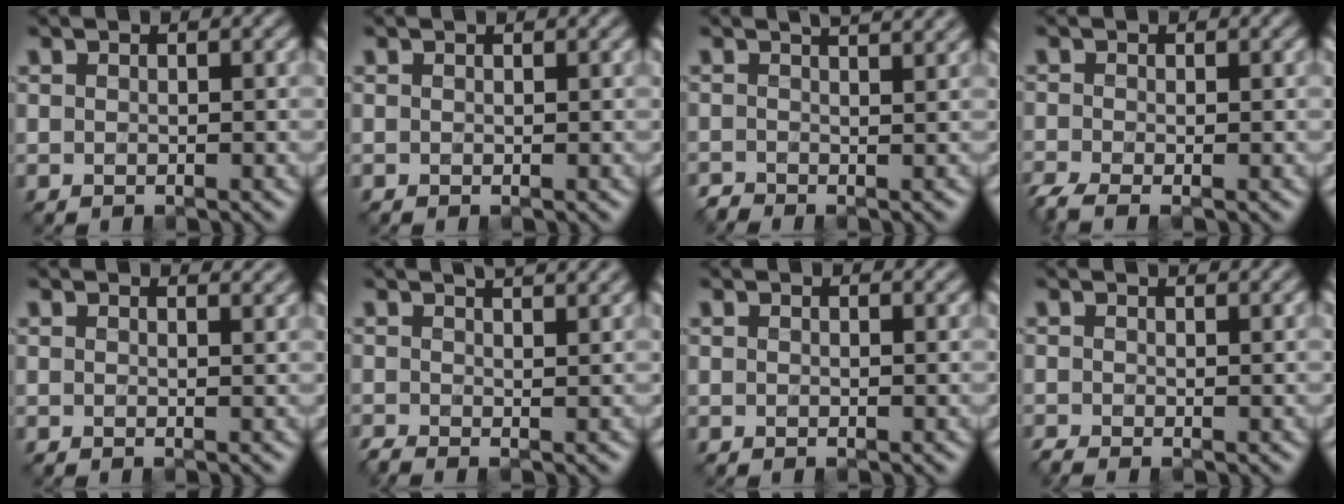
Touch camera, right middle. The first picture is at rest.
{"total": 0.5, "force": [0.3, 0.1, 0.4], "torque": [-0.003, 0.002, 0.002]}
{"total": 2.4, "force": [0.5, 0.9, 2.1], "torque": [-0.019, 0.004, -0.007]}
{"total": 2.9, "force": [-2.0, 0.8, 1.9], "torque": [-0.044, -0.011, -0.047]}
{"total": 1.7, "force": [1.4, 0.4, 0.8], "torque": [-0.003, -0.003, 0.006]}
{"total": 3.5, "force": [1.0, 1.4, 3.1], "torque": [-0.028, 0.014, -0.005]}
{"total": 0.8, "force": [0.6, 0.1, 0.4], "torque": [-0.003, -0.001, 0.004]}
{"total": 1.7, "force": [-0.2, 0.5, 1.6], "torque": [-0.029, -0.002, -0.013]}